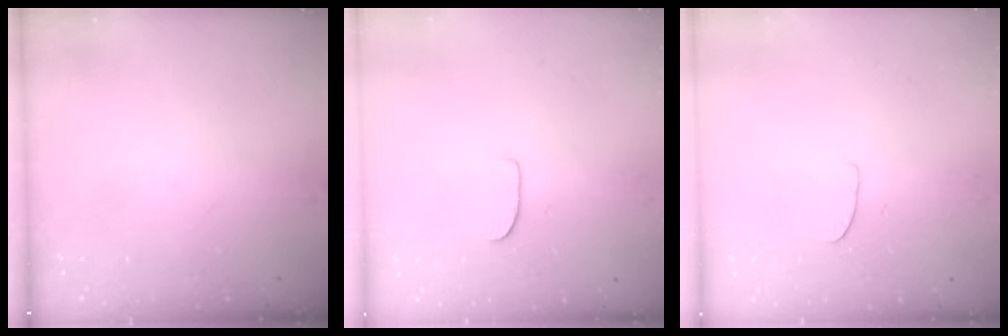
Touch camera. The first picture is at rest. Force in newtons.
{"total": 5.2, "press": 5.2, "slide": 0.4}
{"total": 5.4, "press": 5.4, "slide": 0.3}